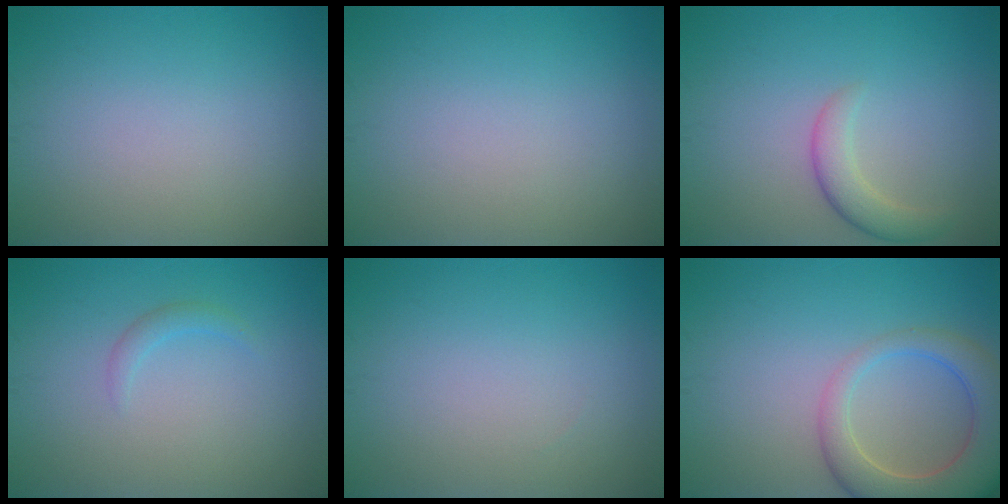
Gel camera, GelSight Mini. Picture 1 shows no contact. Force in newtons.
{"total": 0.0}
{"total": 2.6, "press": 2.6, "slide": 0.2}
{"total": 1.0, "press": 1.0, "slide": 0.1}
{"total": 0.0}
{"total": 7.4, "press": 7.4, "slide": 0.7}